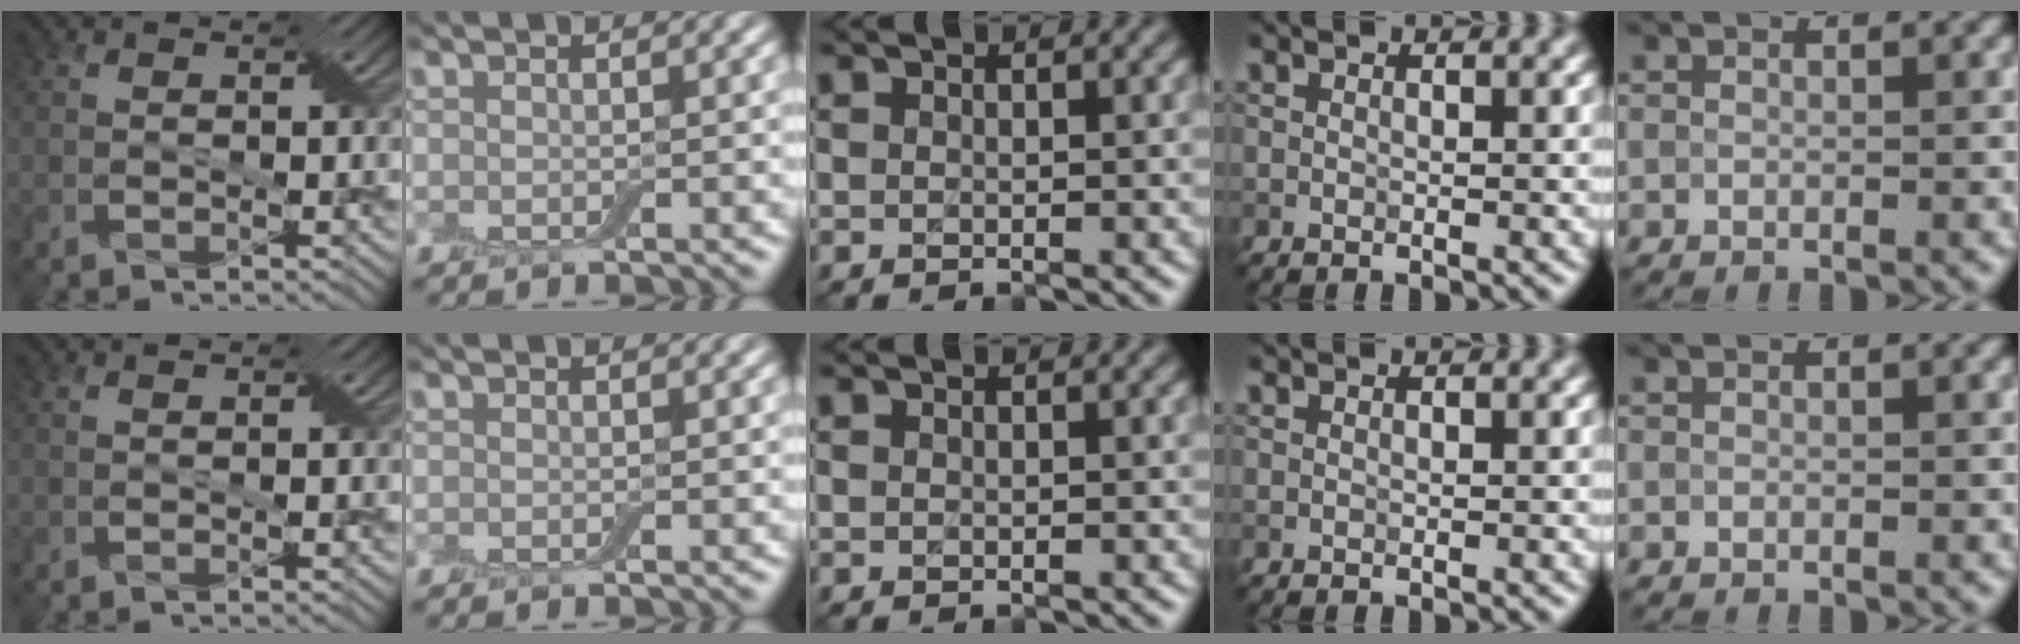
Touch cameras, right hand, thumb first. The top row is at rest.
{}